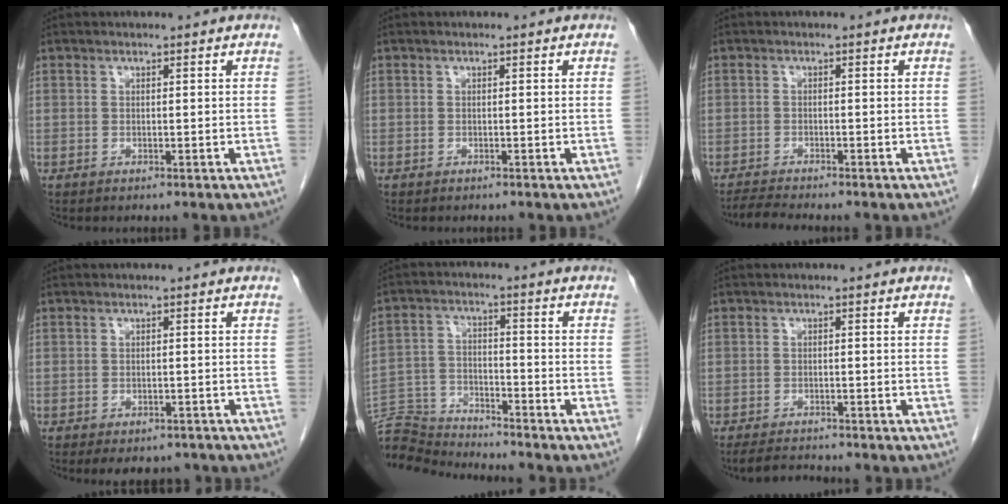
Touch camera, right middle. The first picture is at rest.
{"total": 0.0}
{"total": 2.9, "force": [-2.7, -0.6, 0.8], "torque": [-0.024, -0.017, -0.048]}
{"total": 5.8, "force": [-4.8, 2.7, 1.9], "torque": [-0.017, 0.004, -0.059]}
{"total": 10.3, "force": [-10.2, -0.4, 0.3], "torque": [-0.009, 0.009, -0.188]}
{"total": 3.4, "force": [-3.3, 0.1, 0.8], "torque": [-0.019, -0.017, -0.056]}